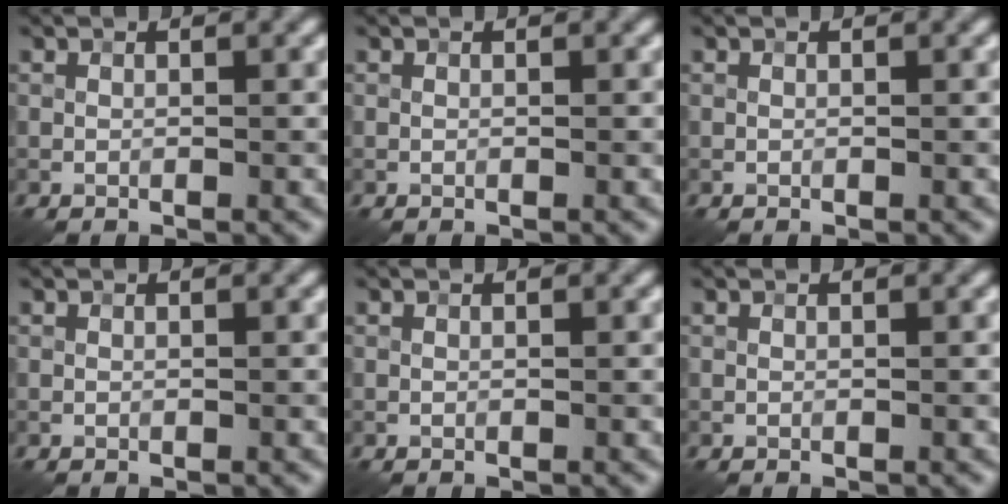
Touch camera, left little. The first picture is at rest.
{"total": 0.0}
{"total": 0.0}
{"total": 0.0}
{"total": 0.0}
{"total": 0.0}